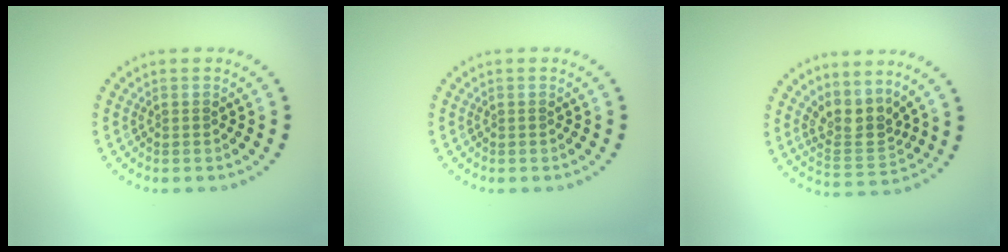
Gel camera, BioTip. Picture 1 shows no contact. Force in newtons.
{"total": 0.0}
{"total": 3.3, "press": 2.5, "slide": 2.1}